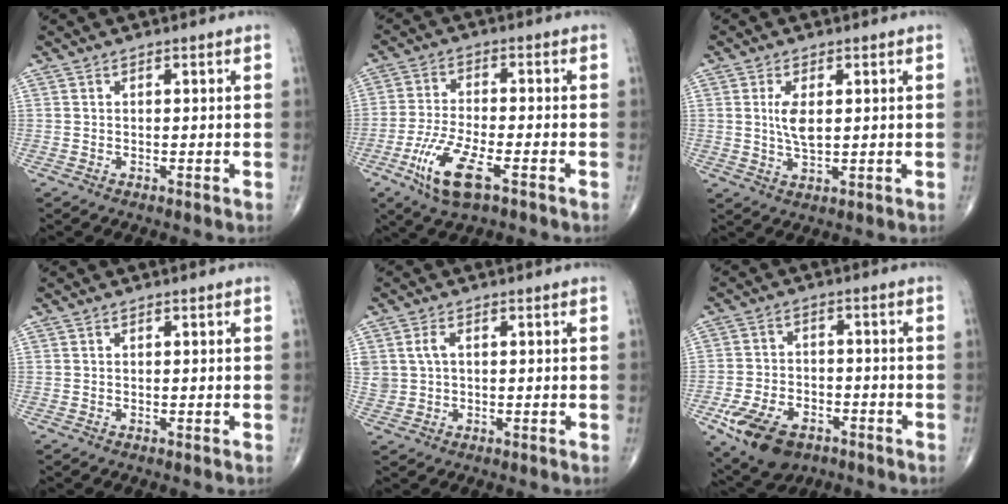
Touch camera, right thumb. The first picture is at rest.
{"total": 10.3, "force": [-5.0, 3.3, 8.4], "torque": [-0.181, 0.005, -0.090]}
{"total": 5.0, "force": [1.0, 2.3, 4.4], "torque": [-0.086, -0.010, 0.023]}
{"total": 0.0}
{"total": 4.1, "force": [1.0, 2.9, 2.8], "torque": [-0.063, 0.004, 0.023]}
{"total": 12.3, "force": [-6.3, 7.5, 7.4], "torque": [-0.130, 0.020, -0.104]}